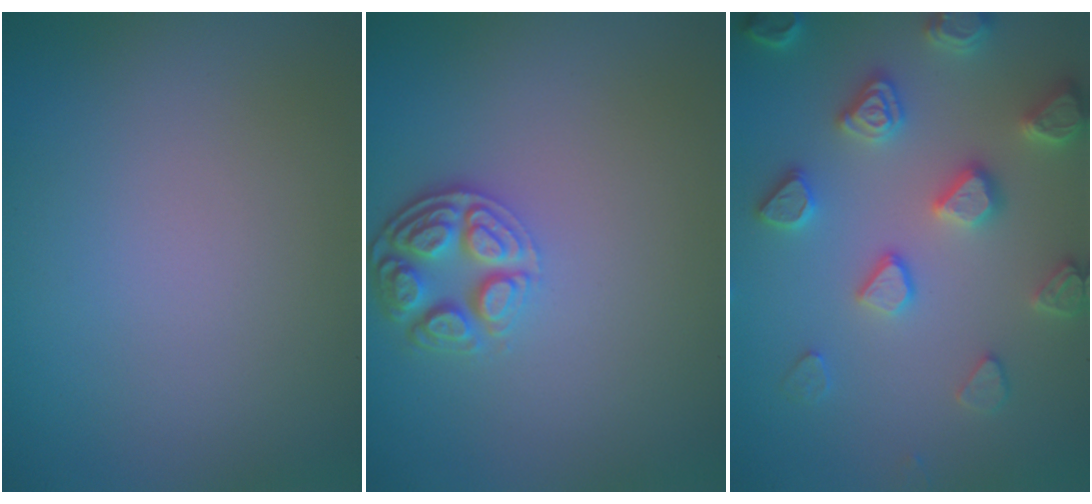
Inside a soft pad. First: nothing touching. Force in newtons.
{"total": 3.9, "press": 3.1, "slide": 2.4}
{"total": 4.7, "press": 4.7, "slide": 0.9}